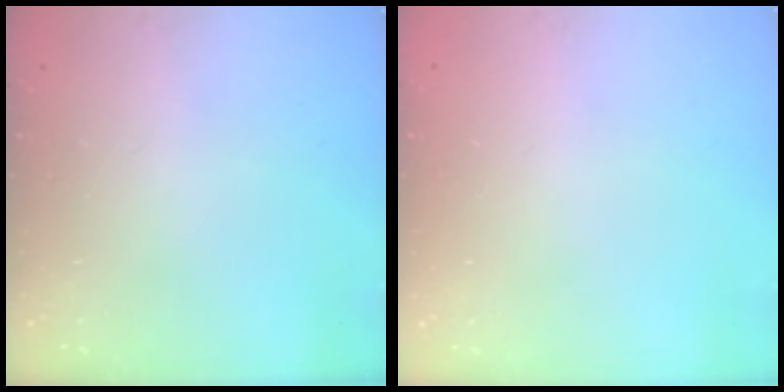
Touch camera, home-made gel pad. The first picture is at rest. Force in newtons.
{"total": 0.0}